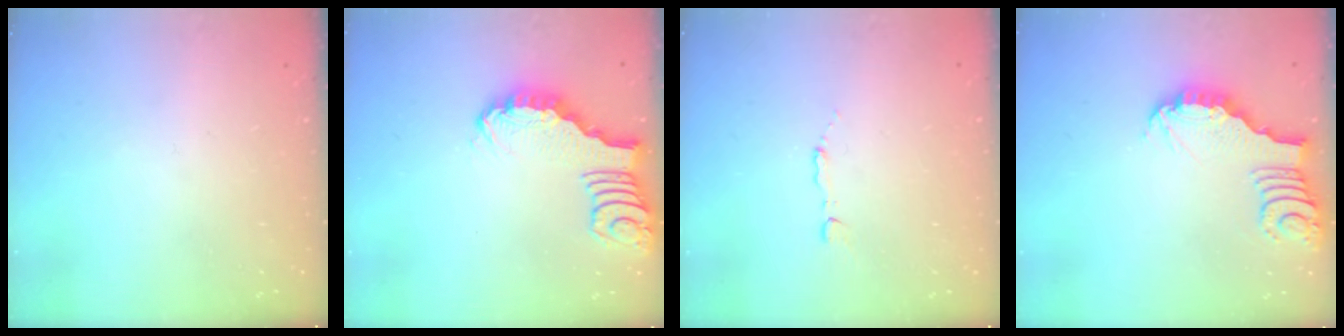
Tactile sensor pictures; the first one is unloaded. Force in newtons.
{"total": 2.3, "press": 2.3, "slide": 0.3}
{"total": 1.2, "press": 1.2, "slide": 0.1}
{"total": 3.6, "press": 3.6, "slide": 0.4}